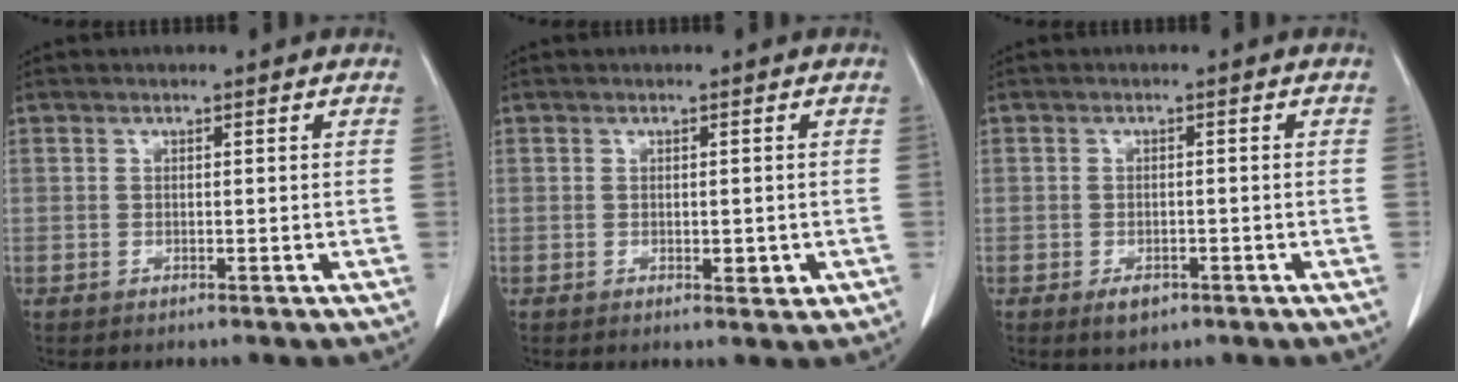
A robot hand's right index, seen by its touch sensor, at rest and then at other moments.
{"total": 2.1, "force": [-0.4, 1.0, 1.9], "torque": [-0.019, -0.001, 0.003]}
{"total": 2.7, "force": [-1.6, 1.6, 1.5], "torque": [-0.023, 0.000, -0.015]}